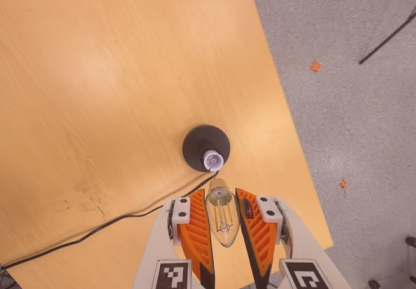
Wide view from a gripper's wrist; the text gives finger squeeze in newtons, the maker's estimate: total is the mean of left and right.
{"total": 11.5, "left": 11.9, "right": 11.1}